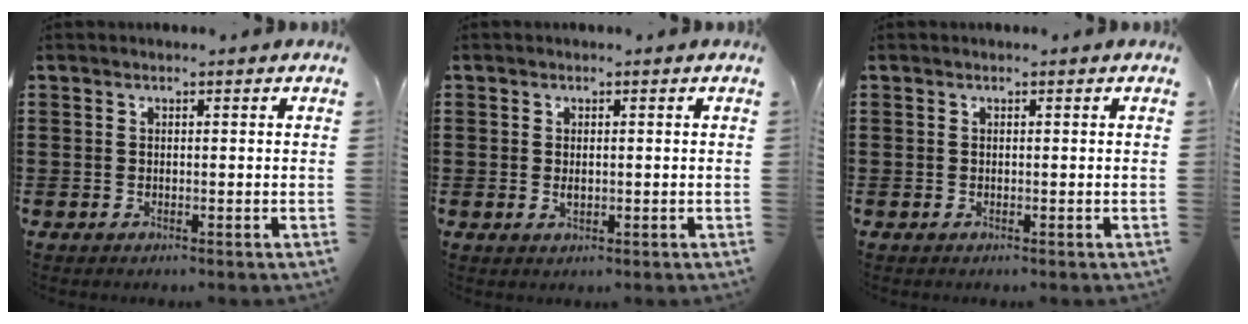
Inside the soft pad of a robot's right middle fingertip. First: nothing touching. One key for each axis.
{"total": 0.9, "fx": 0.0, "fy": 0.5, "fz": 0.7, "tx": -0.017, "ty": 0.000, "tz": 0.002}
{"total": 0.0}